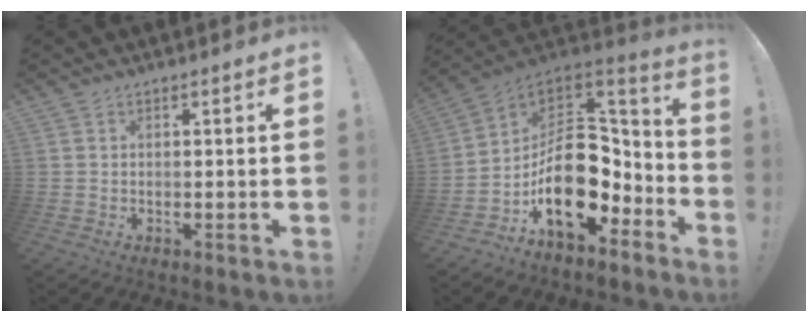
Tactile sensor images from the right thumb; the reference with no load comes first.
{"total": 22.0, "force": [-3.8, 14.7, 15.9], "torque": [-0.248, 0.017, -0.045]}